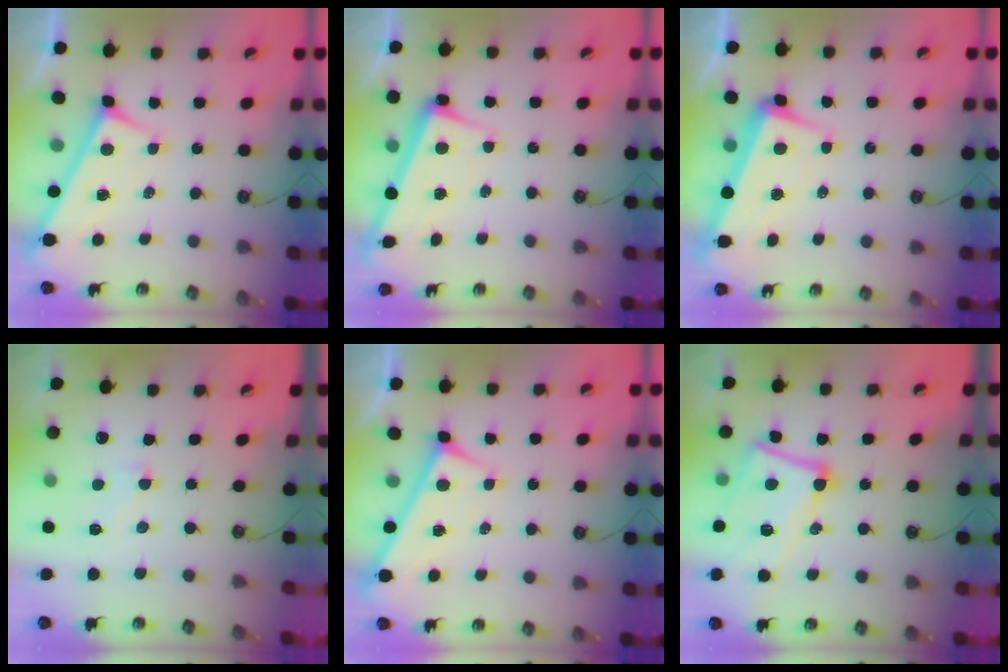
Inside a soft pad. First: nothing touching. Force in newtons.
{"total": 2.6, "press": 2.6, "slide": 0.5}
{"total": 2.1, "press": 0.5, "slide": 2.1}
{"total": 2.3, "press": 2.2, "slide": 0.9}
{"total": 1.4, "press": 1.3, "slide": 0.5}
{"total": 9.6, "press": 9.6, "slide": 0.7}